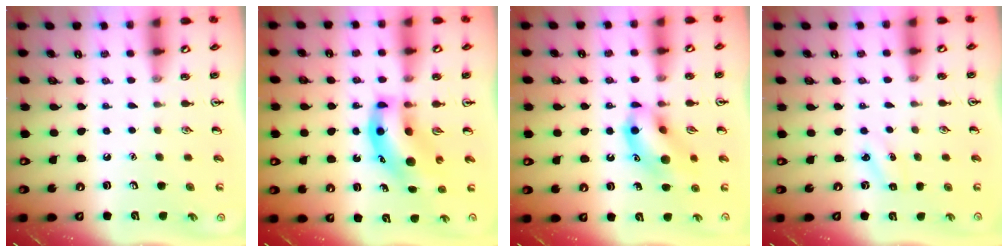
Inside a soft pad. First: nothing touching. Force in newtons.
{"total": 11.6, "press": 11.1, "slide": 3.3}
{"total": 12.4, "press": 12.3, "slide": 2.0}
{"total": 2.5, "press": 2.3, "slide": 0.9}